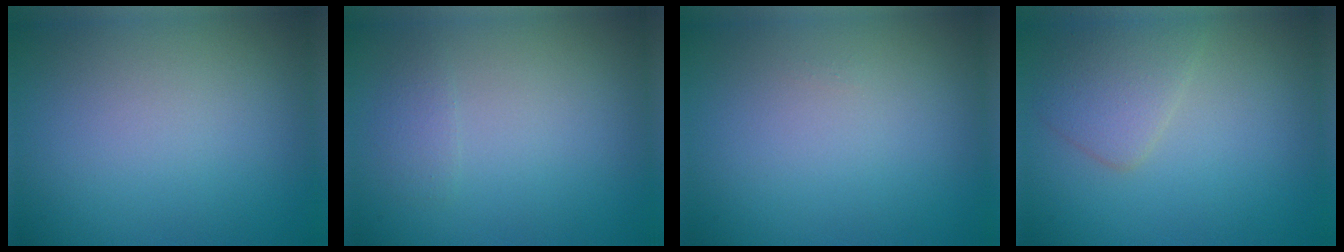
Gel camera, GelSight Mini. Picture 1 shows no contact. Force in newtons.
{"total": 0.9, "press": 0.9, "slide": 0.0}
{"total": 0.0}
{"total": 2.8, "press": 2.8, "slide": 0.2}